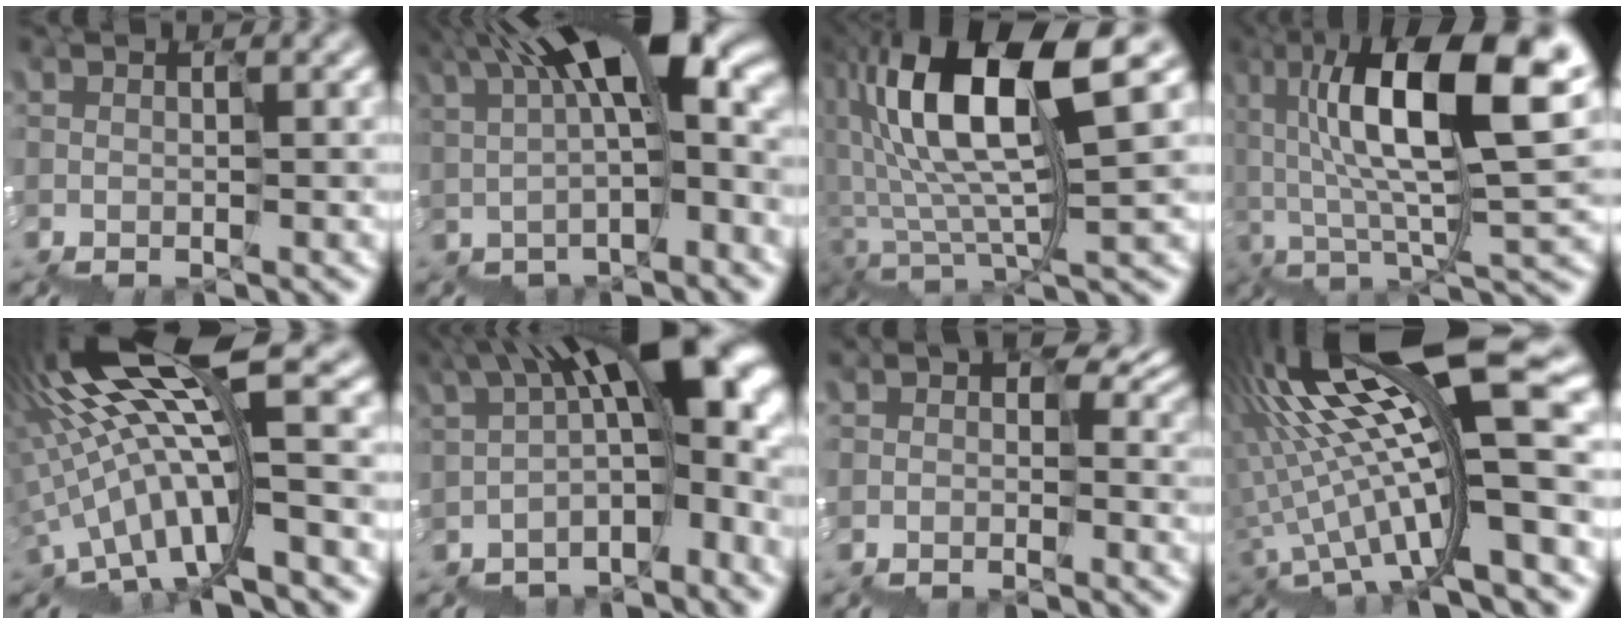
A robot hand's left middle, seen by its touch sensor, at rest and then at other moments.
{"total": 10.4, "force": [2.6, 3.4, 9.4], "torque": [-0.132, 0.034, 0.050]}
{"total": 8.6, "force": [2.6, 2.3, 7.9], "torque": [-0.159, 0.017, 0.052]}
{"total": 12.2, "force": [2.9, 4.6, 10.9], "torque": [-0.209, 0.020, 0.050]}
{"total": 10.9, "force": [0.1, 2.5, 10.6], "torque": [-0.205, 0.025, 0.011]}
{"total": 11.4, "force": [0.5, 4.6, 10.4], "torque": [-0.157, 0.031, 0.018]}
{"total": 2.9, "force": [-0.2, 2.2, 2.0], "torque": [-0.030, 0.009, -0.003]}
{"total": 14.0, "force": [2.0, 2.9, 13.5], "torque": [-0.248, 0.024, 0.040]}